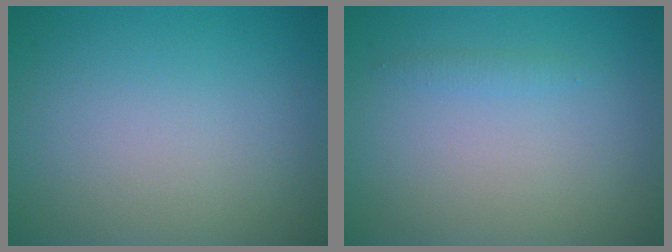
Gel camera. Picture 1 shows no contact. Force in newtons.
{"total": 0.7, "press": 0.7, "slide": 0.0}